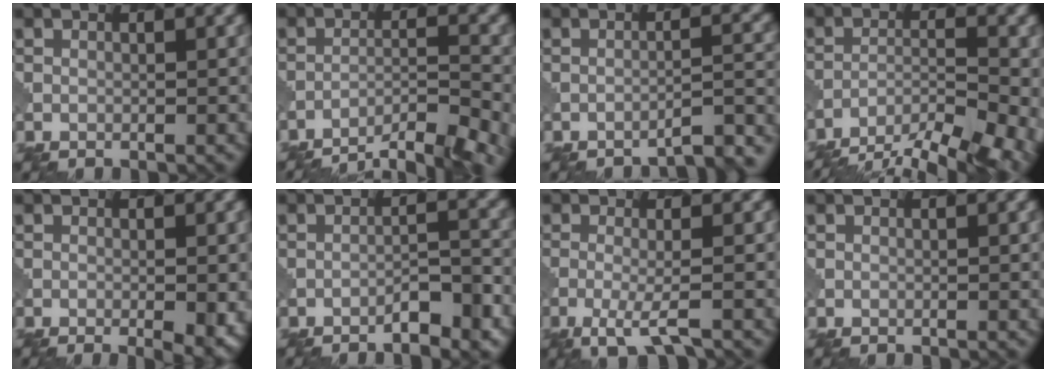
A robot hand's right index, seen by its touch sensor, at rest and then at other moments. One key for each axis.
{"total": 7.5, "fx": -6.5, "fy": 1.9, "fz": 3.3, "tx": -0.052, "ty": -0.007, "tz": -0.085}
{"total": 4.8, "fx": -4.3, "fy": 0.9, "fz": 2.0, "tx": -0.012, "ty": 0.009, "tz": -0.056}
{"total": 11.4, "fx": -9.2, "fy": 4.0, "fz": 5.3, "tx": -0.084, "ty": -0.024, "tz": -0.119}
{"total": 4.1, "fx": -1.1, "fy": 1.2, "fz": 3.8, "tx": -0.046, "ty": -0.011, "tz": -0.002}
{"total": 2.8, "fx": -2.1, "fy": 0.4, "fz": 1.8, "tx": -0.026, "ty": 0.011, "tz": -0.036}
{"total": 3.1, "fx": -1.3, "fy": 0.6, "fz": 2.7, "tx": -0.051, "ty": -0.004, "tz": -0.033}
{"total": 0.0}